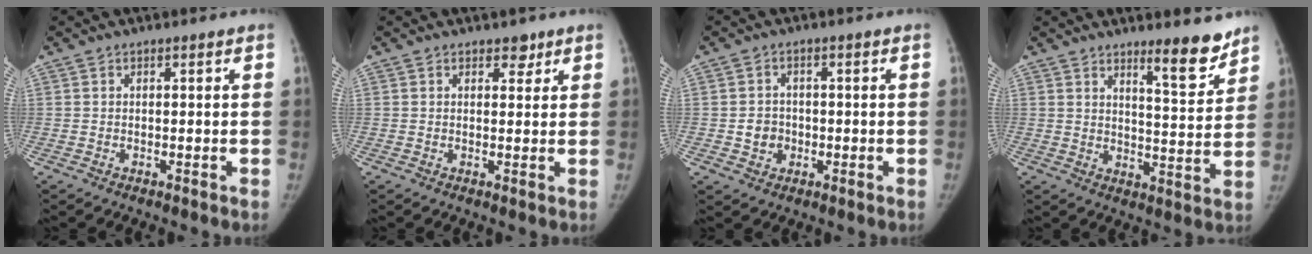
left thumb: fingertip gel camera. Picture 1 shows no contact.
{"total": 2.0, "force": [1.4, 1.2, 0.7], "torque": [0.006, -0.007, 0.015]}
{"total": 3.8, "force": [-0.7, 3.5, 1.4], "torque": [-0.005, 0.006, -0.011]}
{"total": 8.4, "force": [6.5, 1.6, 5.1], "torque": [-0.056, -0.058, 0.099]}